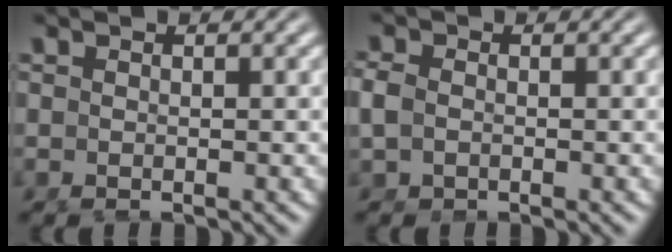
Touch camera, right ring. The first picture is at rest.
{"total": 1.4, "force": [-0.5, 1.1, 0.8], "torque": [-0.033, -0.013, 0.001]}